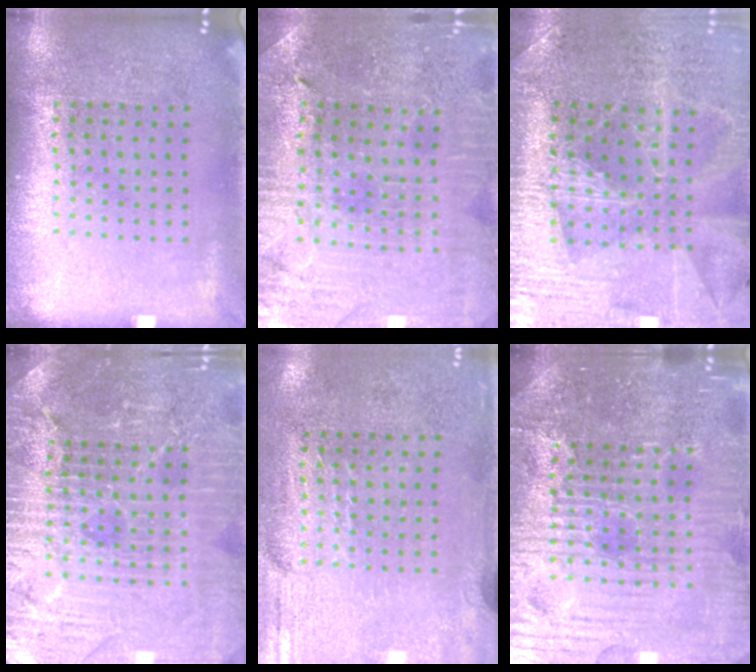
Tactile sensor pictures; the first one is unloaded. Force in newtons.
{"total": 1.2, "press": 1.2, "slide": 0.2}
{"total": 3.0, "press": 2.9, "slide": 0.5}
{"total": 4.5, "press": 4.2, "slide": 1.5}
{"total": 2.9, "press": 2.4, "slide": 1.6}
{"total": 5.5, "press": 5.2, "slide": 1.8}